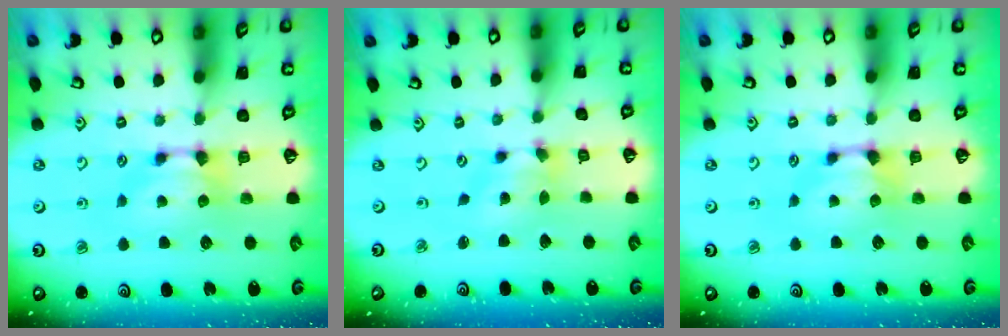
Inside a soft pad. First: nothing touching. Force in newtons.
{"total": 3.3, "press": 2.8, "slide": 1.6}
{"total": 1.1, "press": 0.4, "slide": 1.0}